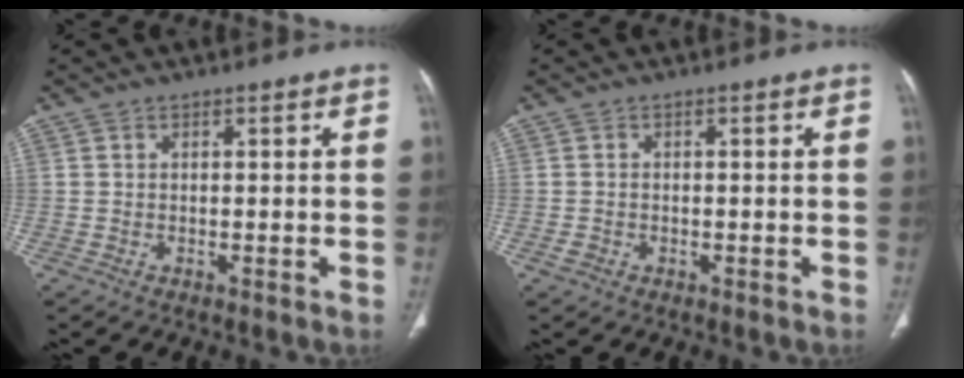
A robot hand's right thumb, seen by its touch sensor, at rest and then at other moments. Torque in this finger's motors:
{"motor_torque": [0.36, -0.04, -0.27, -0.07, -0.01]}